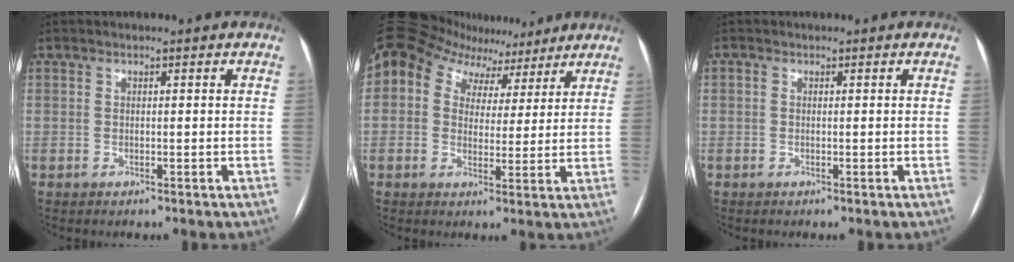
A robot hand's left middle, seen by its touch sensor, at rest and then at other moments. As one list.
[{"total": 16.0, "force": [10.7, 10.7, 5.4], "torque": [-0.138, 0.061, 0.161]}, {"total": 0.0}]